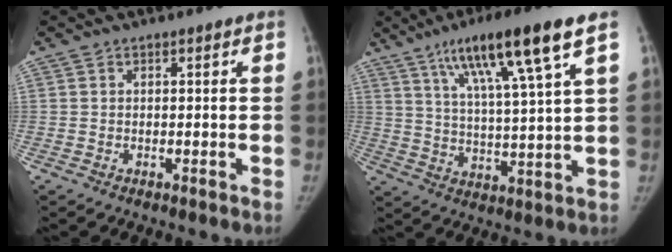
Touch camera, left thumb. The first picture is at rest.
{"total": 16.8, "force": [9.0, 1.4, 14.1], "torque": [-0.237, -0.024, 0.153]}